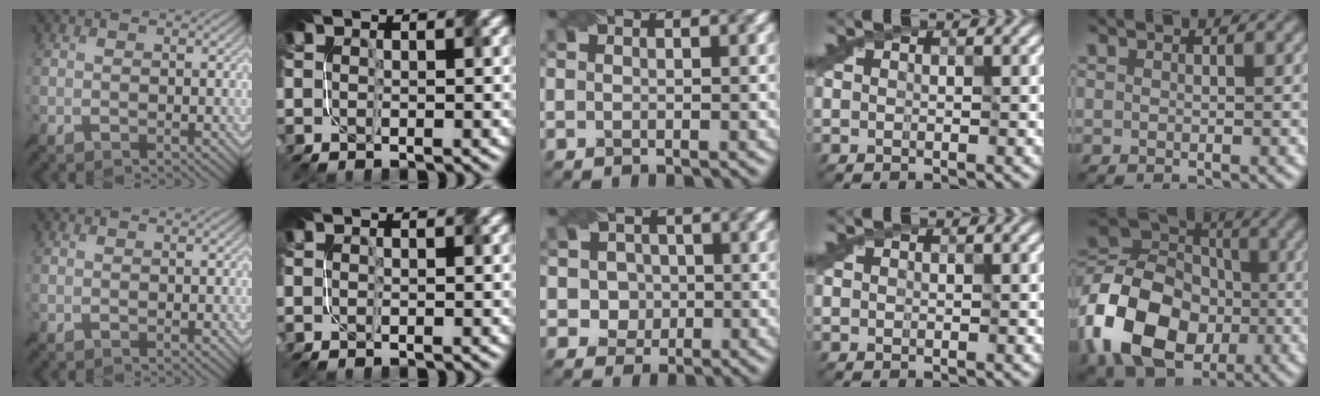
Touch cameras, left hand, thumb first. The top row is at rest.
{"middle": {"total": 2.9, "force": [0.2, 2.8, 0.9], "torque": [-0.004, 0.006, 0.008]}, "little": {"total": 14.1, "force": [-4.3, 10.6, 8.3], "torque": [-0.191, -0.006, -0.090]}}